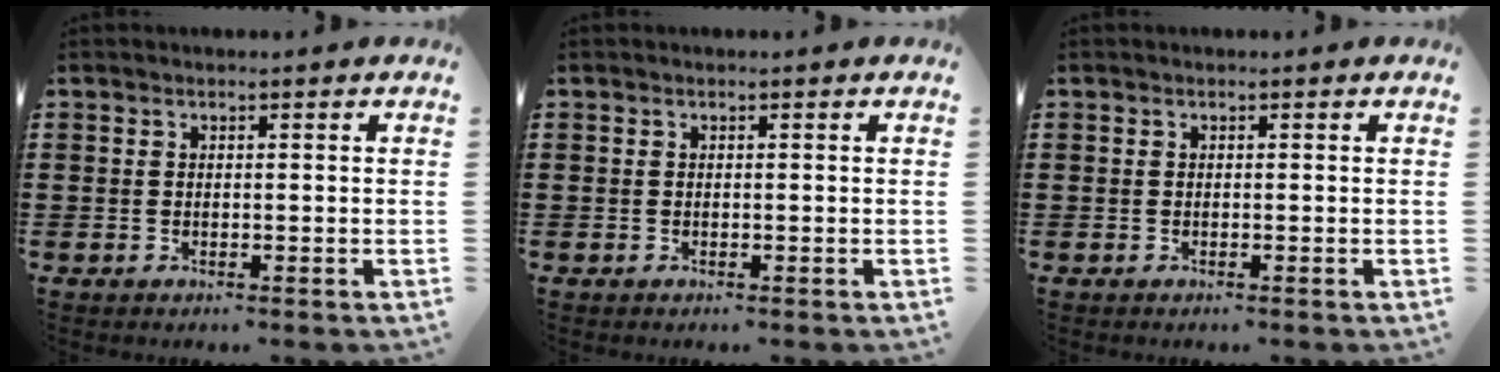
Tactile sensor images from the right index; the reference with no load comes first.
{"total": 0.0}
{"total": 0.0}